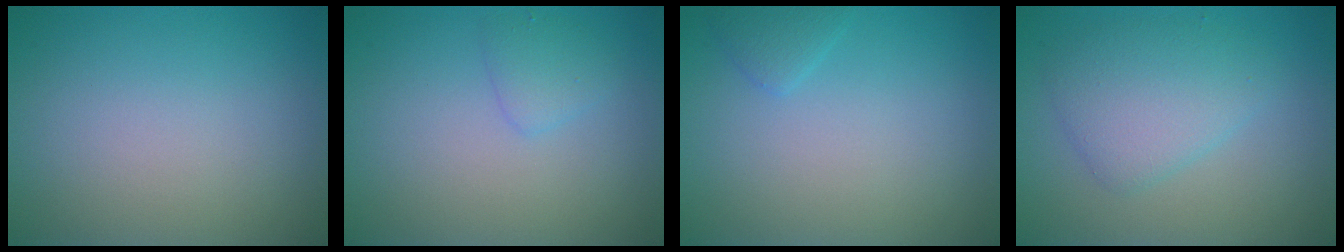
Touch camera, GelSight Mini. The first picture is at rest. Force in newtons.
{"total": 1.4, "press": 1.4, "slide": 0.1}
{"total": 1.1, "press": 1.1, "slide": 0.1}
{"total": 3.8, "press": 3.8, "slide": 0.1}